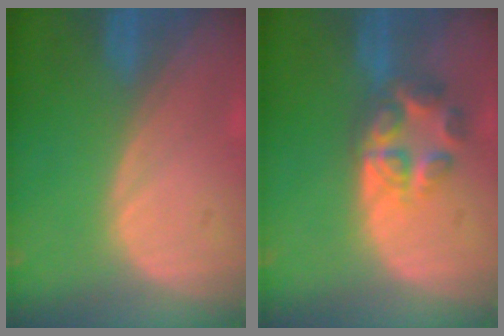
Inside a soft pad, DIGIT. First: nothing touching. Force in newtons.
{"total": 6.4, "press": 5.5, "slide": 3.2}